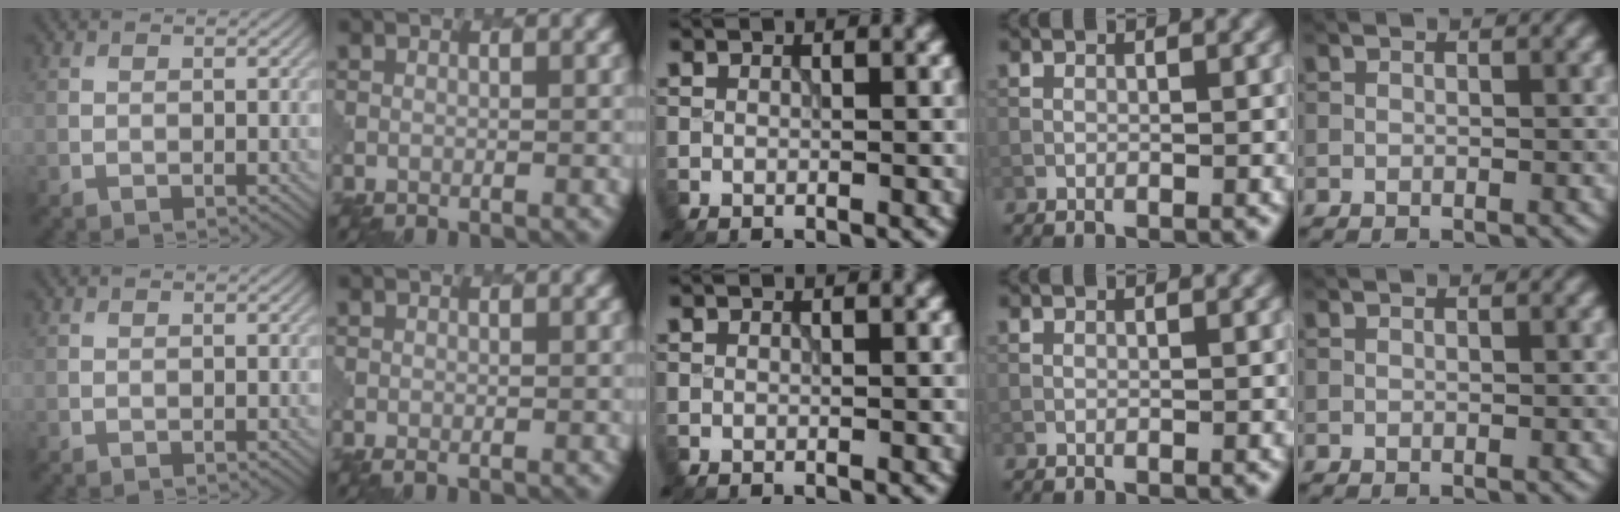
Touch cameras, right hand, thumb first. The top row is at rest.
{"index": {"total": 0.7, "force": [-0.3, 0.2, 0.6], "torque": [-0.010, -0.001, -0.005]}}